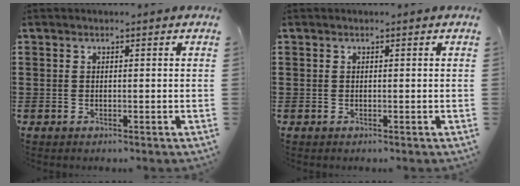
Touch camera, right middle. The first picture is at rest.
{"total": 0.0}